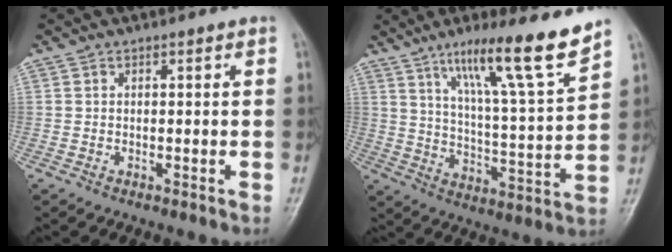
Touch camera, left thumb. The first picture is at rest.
{"total": 15.9, "force": [11.0, 0.8, 11.4], "torque": [-0.172, -0.063, 0.179]}